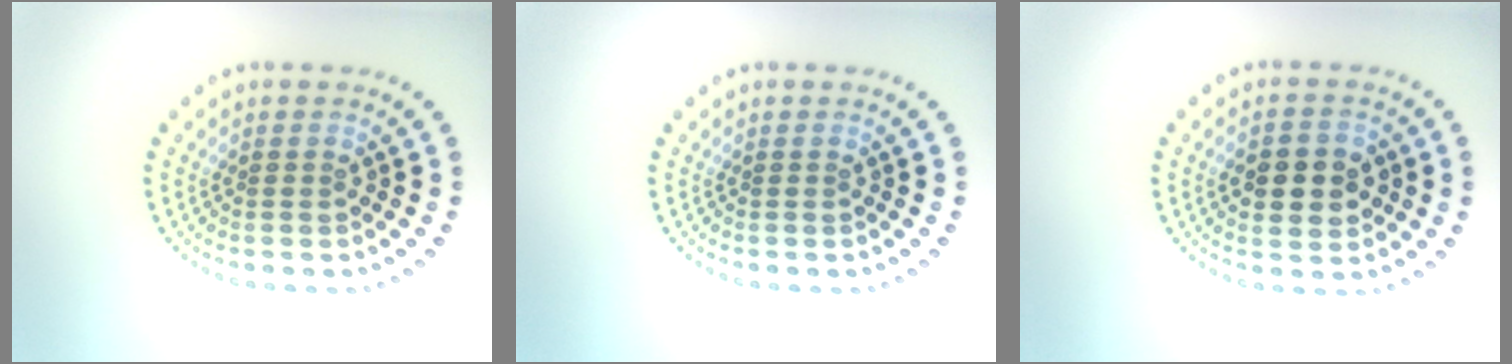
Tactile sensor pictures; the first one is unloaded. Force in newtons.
{"total": 0.0}
{"total": 4.5, "press": 4.5, "slide": 0.2}